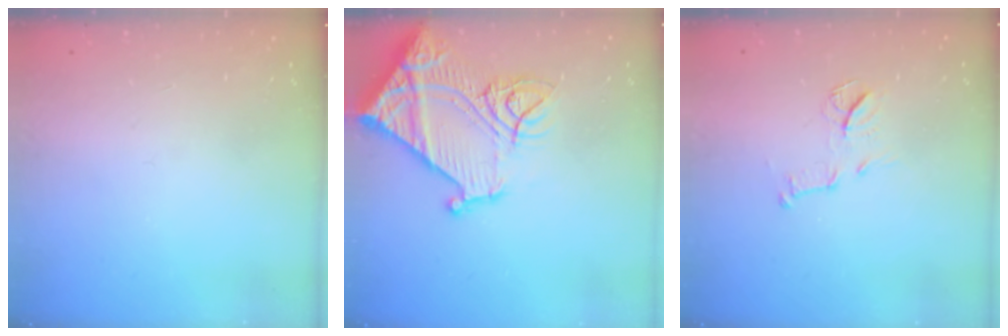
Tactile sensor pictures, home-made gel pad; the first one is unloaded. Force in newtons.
{"total": 18.3, "press": 18.1, "slide": 2.2}
{"total": 9.0, "press": 9.0, "slide": 0.2}